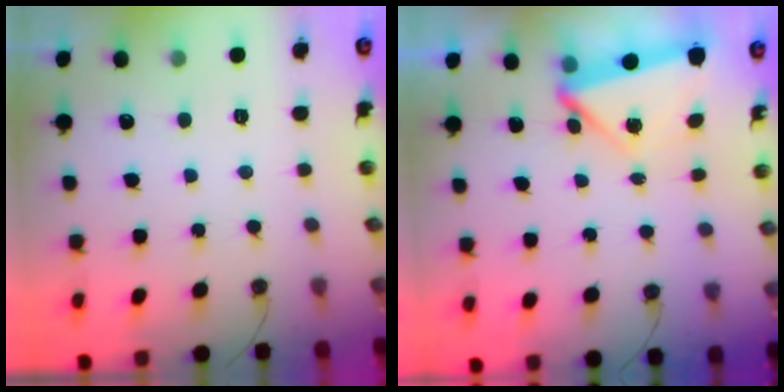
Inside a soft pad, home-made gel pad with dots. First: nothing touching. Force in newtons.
{"total": 5.3, "press": 5.2, "slide": 0.8}